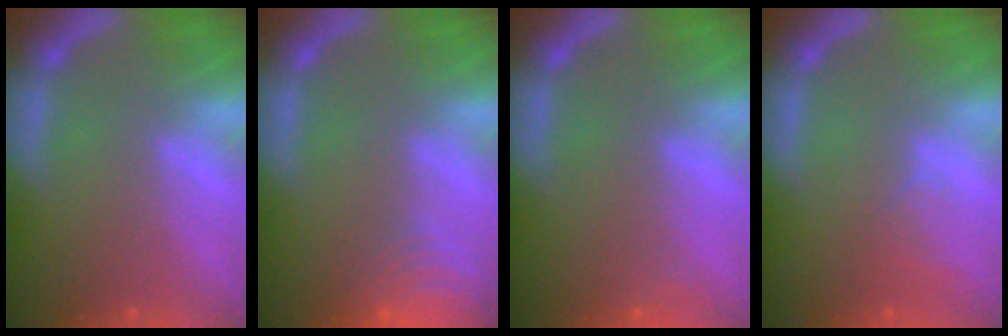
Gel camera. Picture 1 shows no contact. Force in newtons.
{"total": 8.5}
{"total": 0.9}
{"total": 1.5}